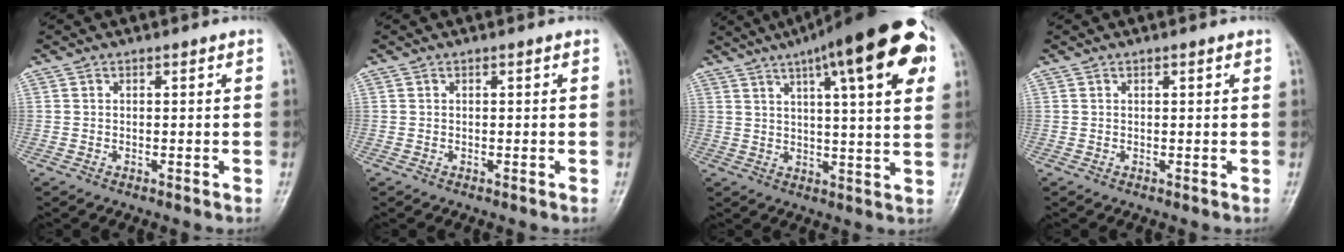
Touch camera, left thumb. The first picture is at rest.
{"total": 0.0}
{"total": 22.0, "force": [10.3, 5.2, 18.7], "torque": [-0.257, 0.001, 0.142]}
{"total": 0.5, "force": [0.3, 0.1, 0.4], "torque": [-0.006, 0.000, 0.004]}